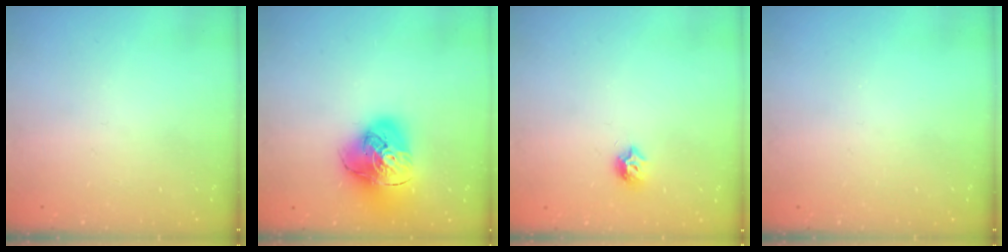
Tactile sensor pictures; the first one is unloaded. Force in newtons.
{"total": 17.1, "press": 17.0, "slide": 2.1}
{"total": 6.4, "press": 6.4, "slide": 0.3}
{"total": 0.0}